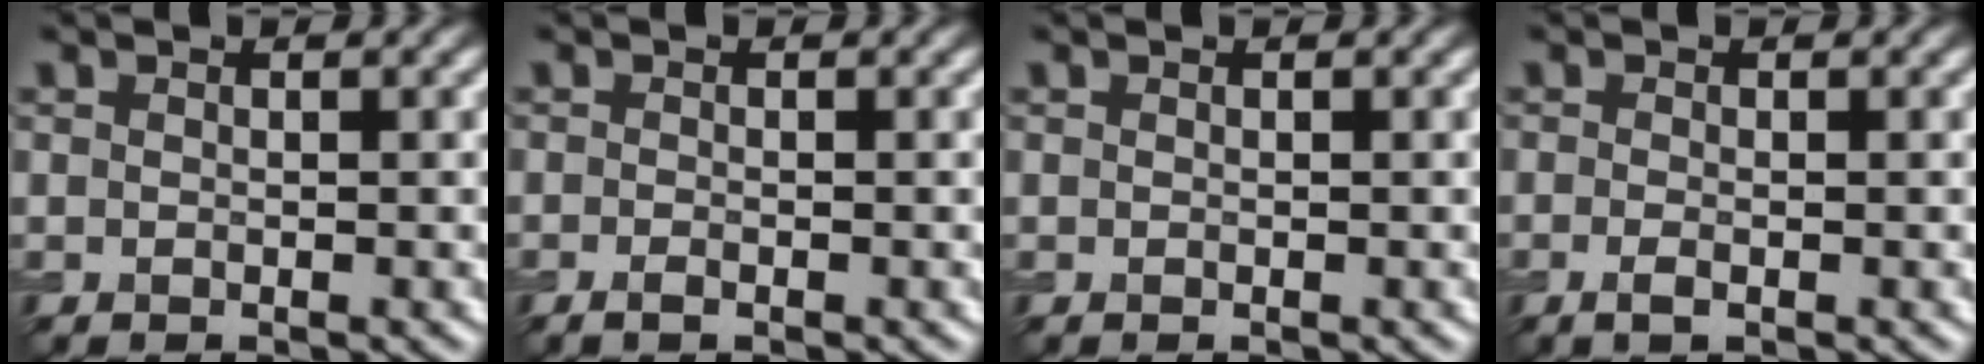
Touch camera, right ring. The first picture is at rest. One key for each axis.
{"total": 0.8, "fx": -0.4, "fy": 0.2, "fz": 0.6, "tx": -0.011, "ty": -0.003, "tz": -0.009}
{"total": 0.0}
{"total": 1.1, "fx": -0.4, "fy": 0.3, "fz": 1.0, "tx": -0.021, "ty": -0.007, "tz": -0.010}